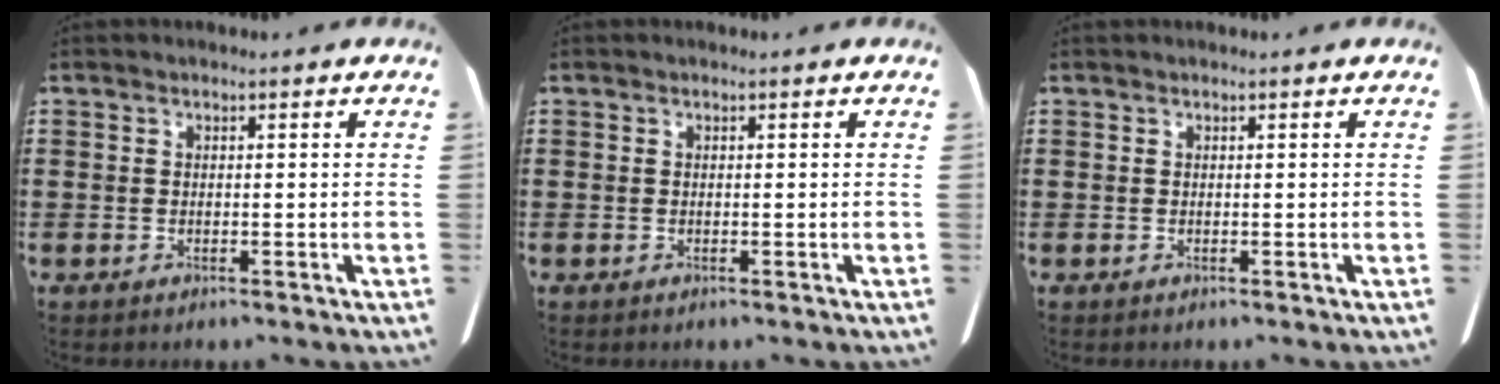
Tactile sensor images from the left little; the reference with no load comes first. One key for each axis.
{"total": 0.0}
{"total": 0.0}